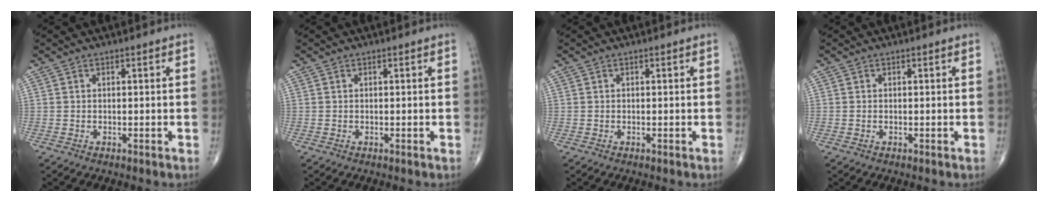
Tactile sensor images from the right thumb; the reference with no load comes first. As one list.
[{"total": 0.0}, {"total": 0.0}, {"total": 0.0}]